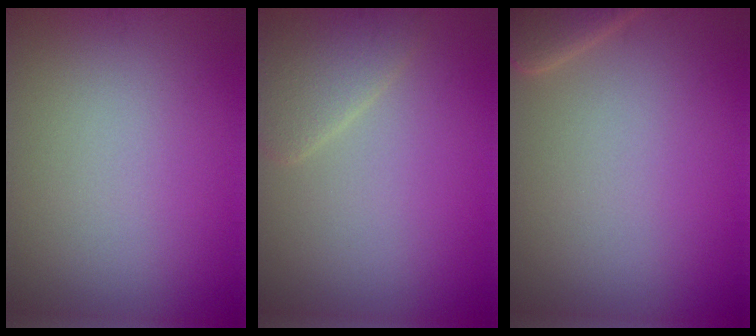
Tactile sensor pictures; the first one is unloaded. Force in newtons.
{"total": 2.5, "press": 2.5, "slide": 0.1}
{"total": 2.4, "press": 2.3, "slide": 0.4}